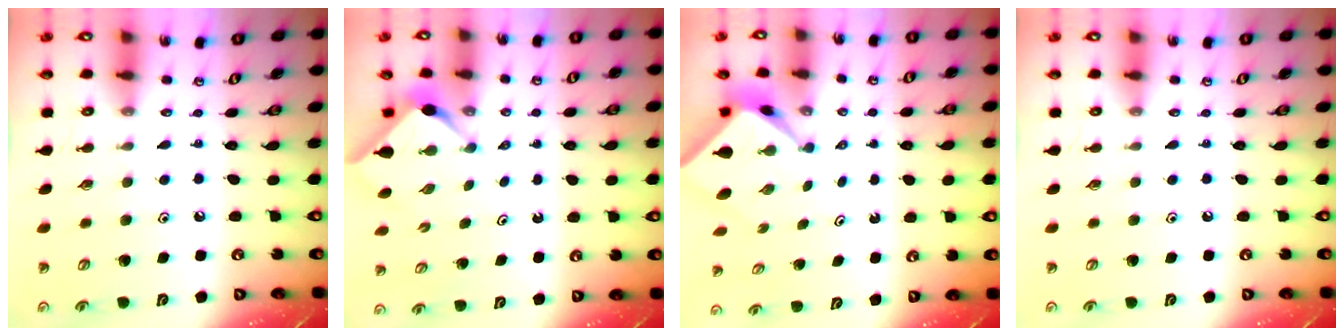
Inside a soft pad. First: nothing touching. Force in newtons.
{"total": 2.9, "press": 2.9, "slide": 0.3}
{"total": 2.4, "press": 2.4, "slide": 0.2}
{"total": 0.0}